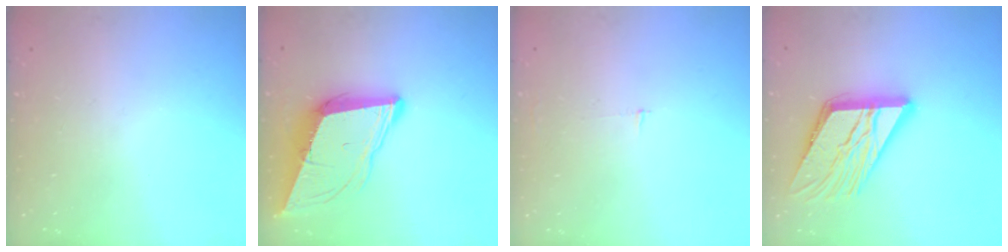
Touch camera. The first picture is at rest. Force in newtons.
{"total": 11.1, "press": 10.6, "slide": 3.3}
{"total": 2.5, "press": 2.5, "slide": 0.2}
{"total": 19.0, "press": 18.9, "slide": 2.0}